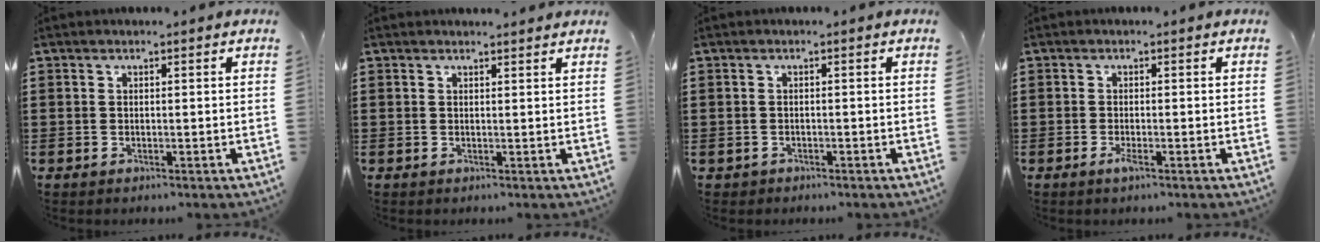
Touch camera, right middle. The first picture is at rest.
{"total": 0.8, "force": [0.8, 0.0, 0.2], "torque": [0.003, -0.005, 0.013]}
{"total": 0.5, "force": [-0.5, 0.2, 0.0], "torque": [-0.003, 0.002, -0.011]}
{"total": 1.5, "force": [-0.7, 0.2, 1.4], "torque": [-0.030, -0.005, -0.014]}